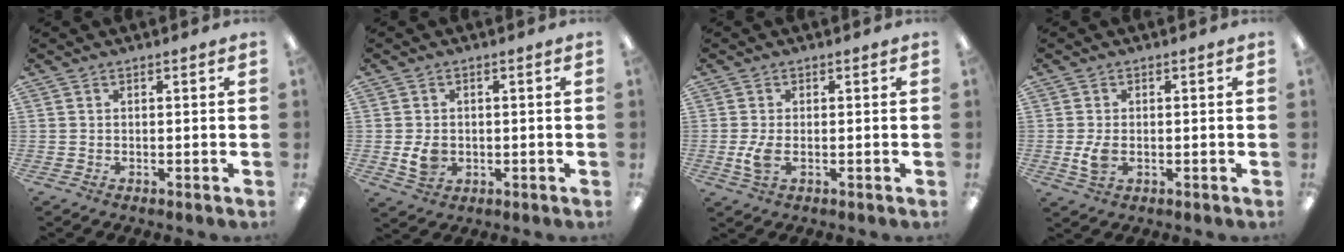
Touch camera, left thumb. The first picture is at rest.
{"total": 4.7, "force": [-0.3, 3.8, 2.8], "torque": [-0.040, -0.001, -0.006]}
{"total": 4.4, "force": [-0.4, 2.4, 3.7], "torque": [-0.075, -0.005, -0.011]}
{"total": 4.6, "force": [-0.4, 2.9, 3.5], "torque": [-0.073, -0.005, -0.010]}